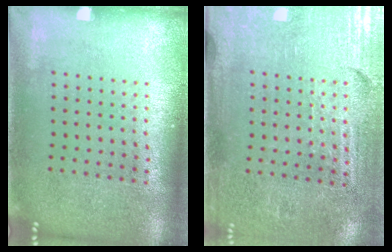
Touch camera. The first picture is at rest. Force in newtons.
{"total": 3.4, "press": 3.1, "slide": 1.3}